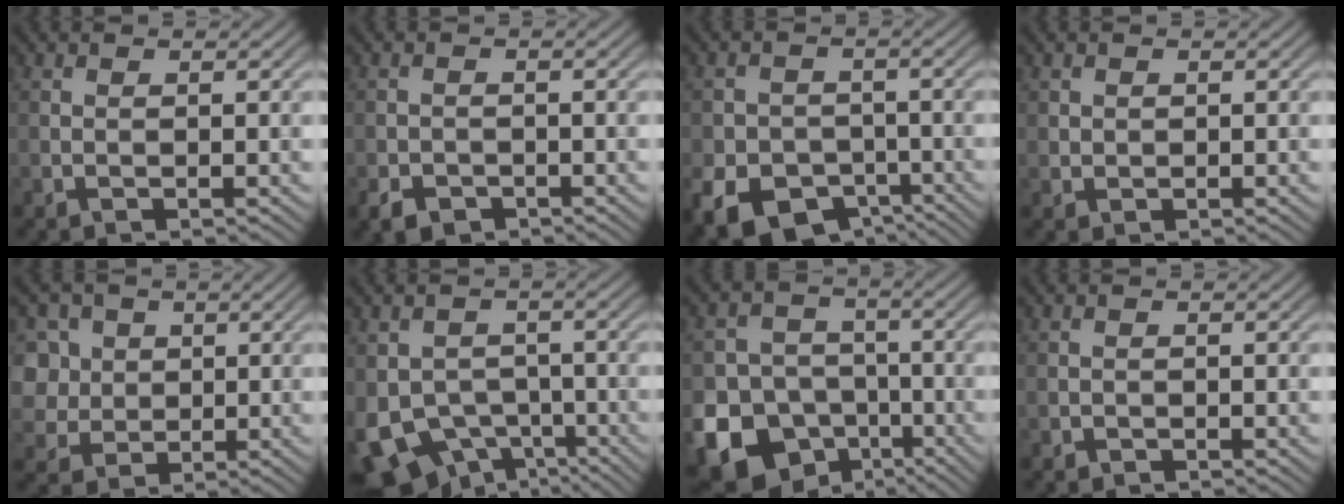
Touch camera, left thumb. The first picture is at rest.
{"total": 2.5, "force": [-1.5, 1.7, 1.0], "torque": [-0.018, -0.006, -0.034]}
{"total": 10.8, "force": [-5.8, 8.1, 4.2], "torque": [-0.084, -0.034, -0.106]}
{"total": 1.2, "force": [0.4, 1.1, 0.3], "torque": [-0.008, -0.005, 0.008]}
{"total": 8.3, "force": [2.2, 7.3, 3.2], "torque": [-0.111, 0.012, 0.036]}
{"total": 9.2, "force": [-4.2, 6.8, 4.6], "torque": [-0.102, -0.031, -0.079]}
{"total": 17.7, "force": [-9.0, 14.2, 5.5], "torque": [-0.149, -0.065, -0.152]}
{"total": 0.6, "force": [-0.5, 0.4, 0.1], "torque": [0.002, -0.002, -0.008]}